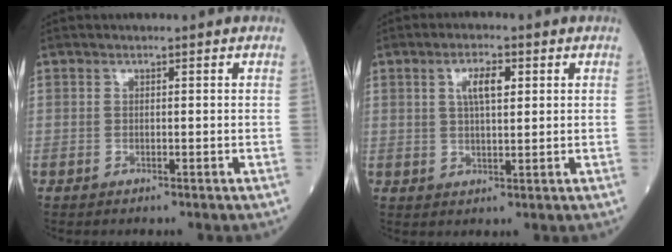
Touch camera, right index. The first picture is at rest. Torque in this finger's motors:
{"motor_torque": [0.43, 0.35, 0.07, 0.06]}